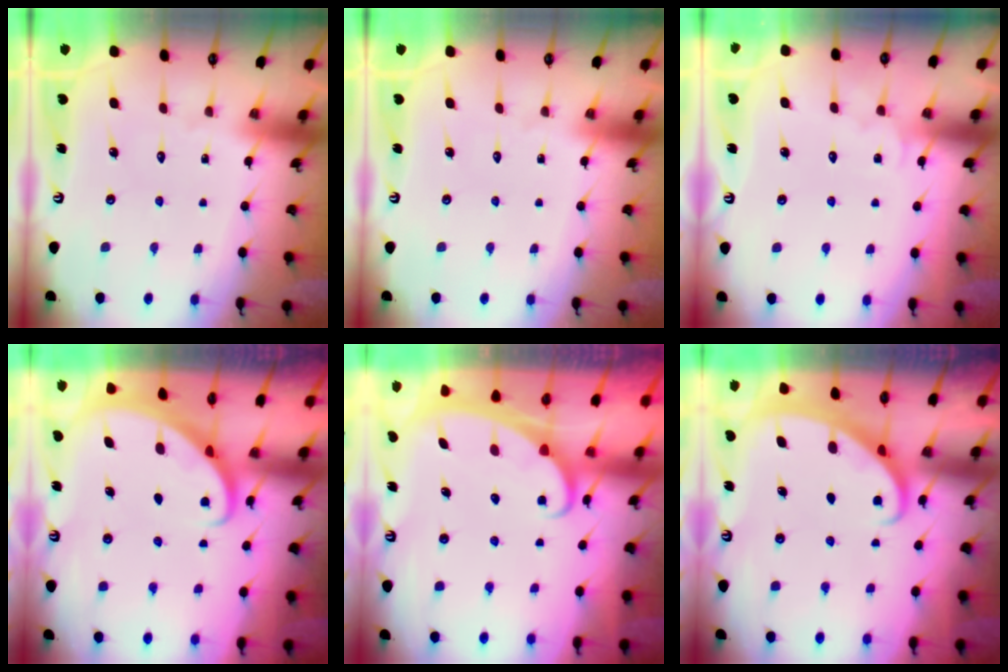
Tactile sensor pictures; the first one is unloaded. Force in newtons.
{"total": 0.0}
{"total": 3.4, "press": 3.4, "slide": 0.3}
{"total": 2.5, "press": 2.5, "slide": 0.2}
{"total": 2.1, "press": 2.1, "slide": 0.3}
{"total": 2.3, "press": 2.3, "slide": 0.2}